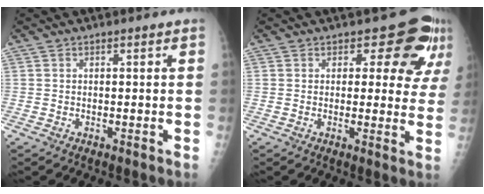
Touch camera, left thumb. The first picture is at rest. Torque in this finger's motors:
{"motor_torque": [0.01, 0.20, -0.19, -0.30, 0.02]}